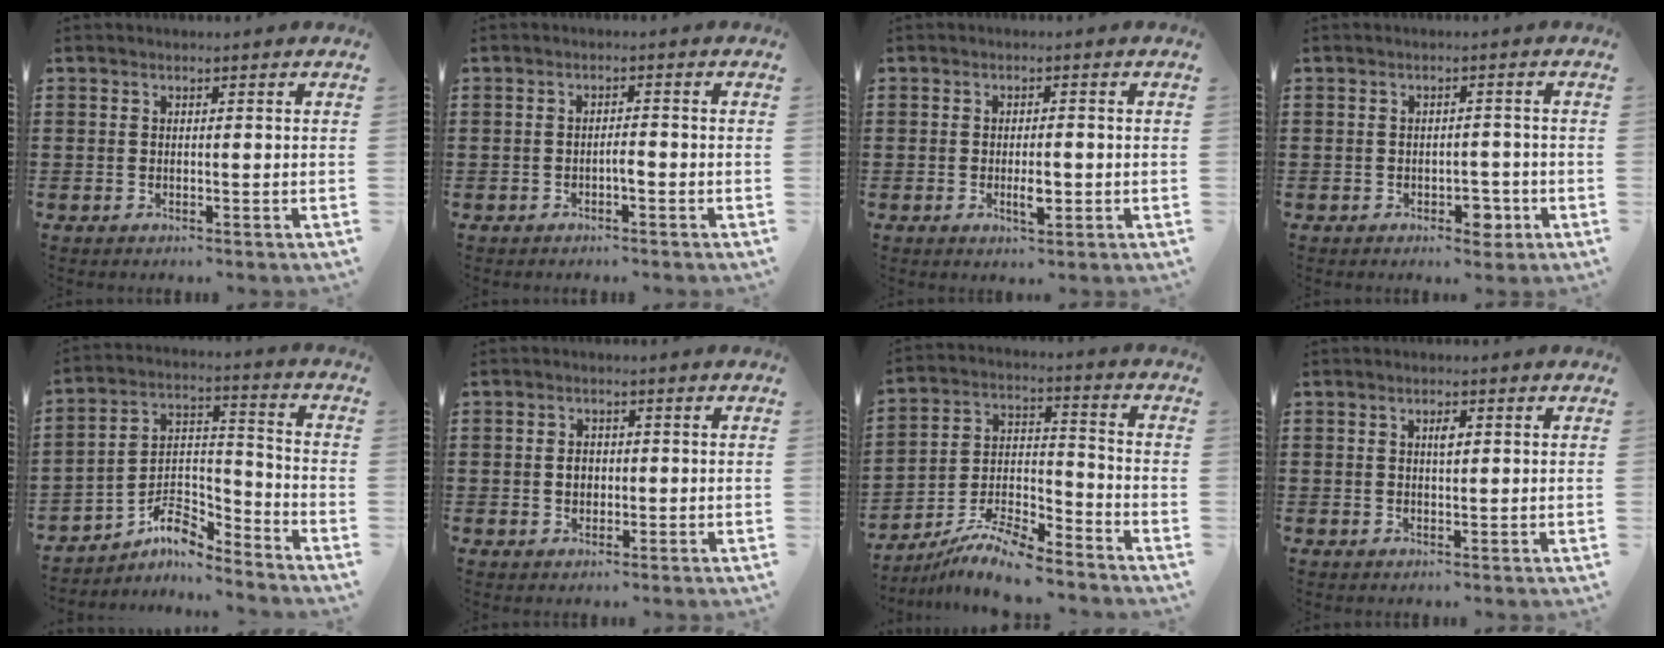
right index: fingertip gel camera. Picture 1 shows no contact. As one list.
[{"total": 1.4, "force": [-0.7, 0.3, 1.1], "torque": [-0.024, 0.000, -0.012]}, {"total": 3.3, "force": [-0.7, 1.1, 3.1], "torque": [-0.053, 0.002, -0.011]}, {"total": 3.3, "force": [-1.7, 1.7, 2.2], "torque": [-0.037, 0.003, -0.032]}, {"total": 7.1, "force": [-5.7, 2.5, 3.4], "torque": [-0.072, -0.003, -0.113]}, {"total": 2.2, "force": [-0.1, 1.7, 1.5], "torque": [-0.023, 0.004, -0.006]}, {"total": 9.1, "force": [-8.2, 1.7, 3.7], "torque": [-0.073, 0.019, -0.160]}, {"total": 1.7, "force": [0.5, 0.6, 1.6], "torque": [-0.032, 0.005, 0.006]}]